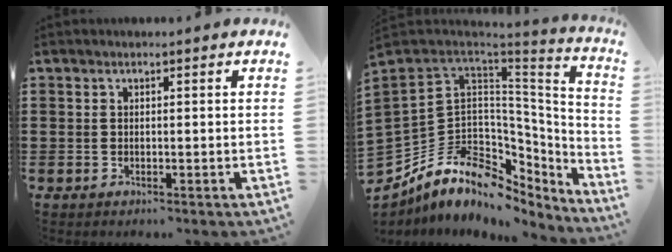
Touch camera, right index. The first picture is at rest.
{"total": 13.0, "force": [-4.0, 9.9, 7.3], "torque": [-0.189, -0.006, -0.067]}